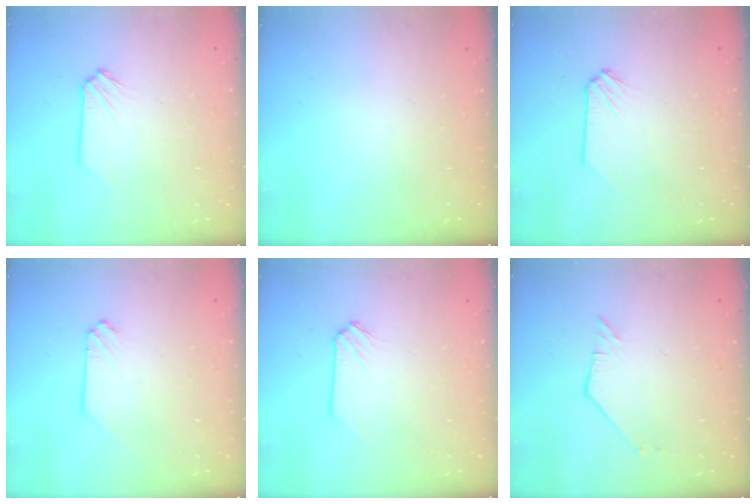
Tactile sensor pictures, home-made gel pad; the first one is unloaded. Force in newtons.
{"total": 0.0}
{"total": 0.0}
{"total": 0.0}
{"total": 0.0}
{"total": 1.8, "press": 1.8, "slide": 0.1}